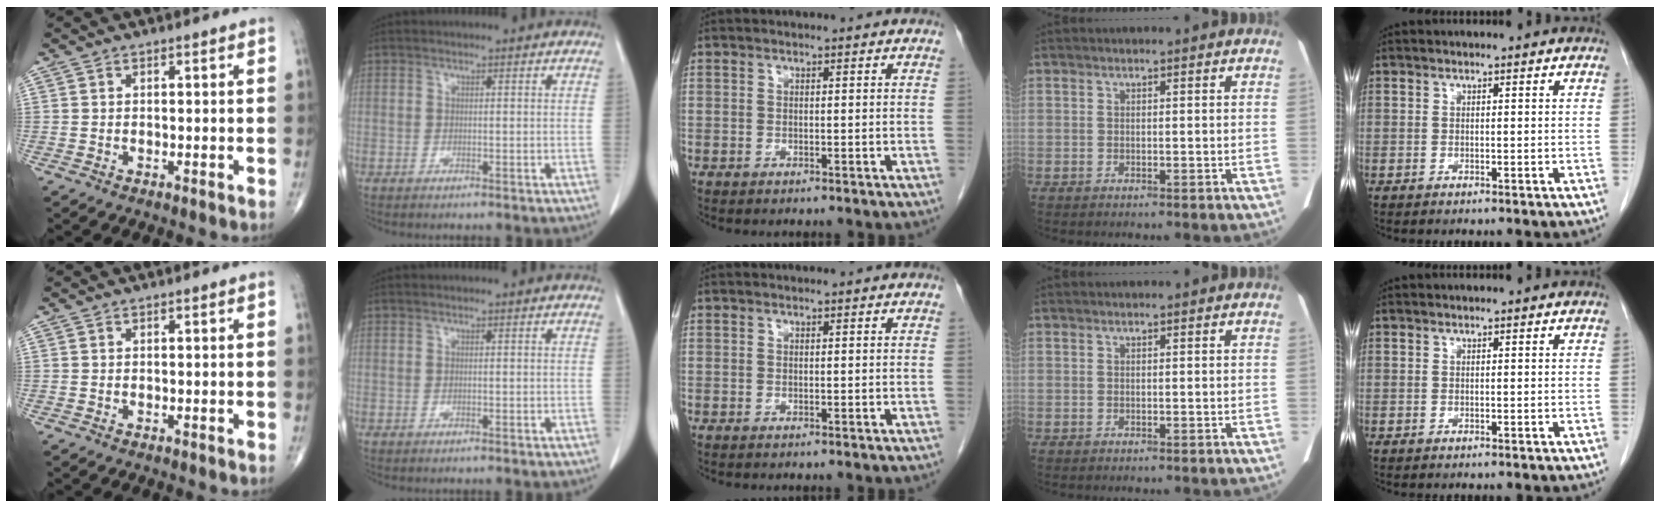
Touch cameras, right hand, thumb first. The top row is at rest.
{}